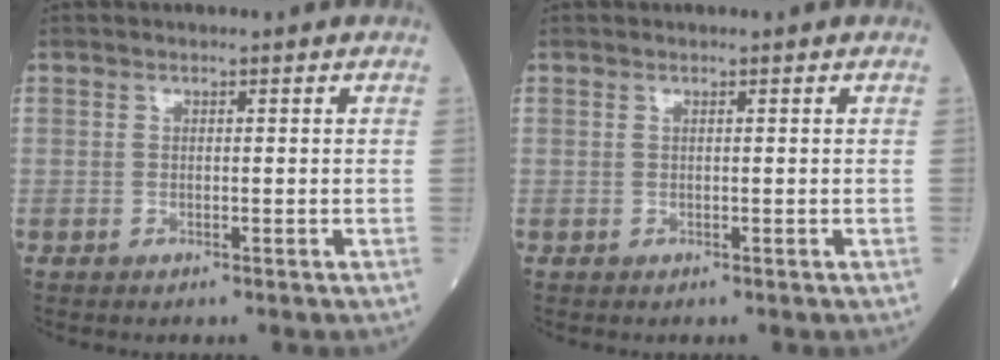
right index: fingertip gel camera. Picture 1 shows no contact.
{"total": 0.0}